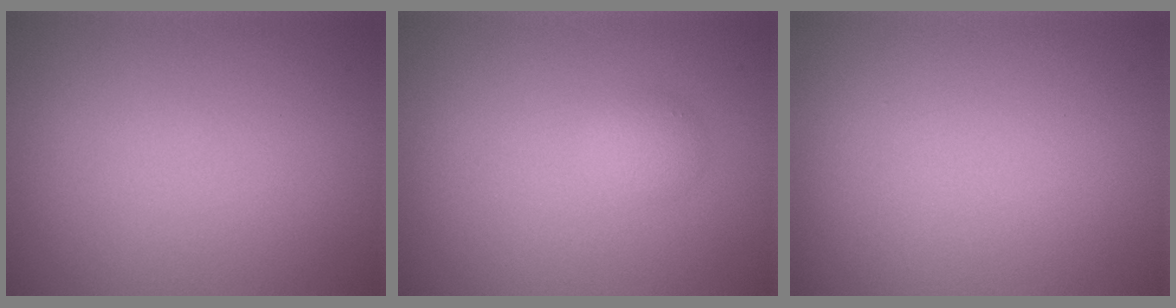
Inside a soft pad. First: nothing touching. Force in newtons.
{"total": 1.1, "press": 1.1, "slide": 0.0}
{"total": 0.0}